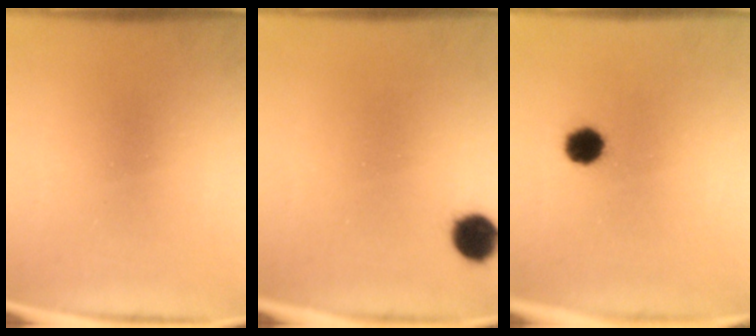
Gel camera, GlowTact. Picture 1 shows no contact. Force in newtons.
{"total": 5.4}
{"total": 5.3}